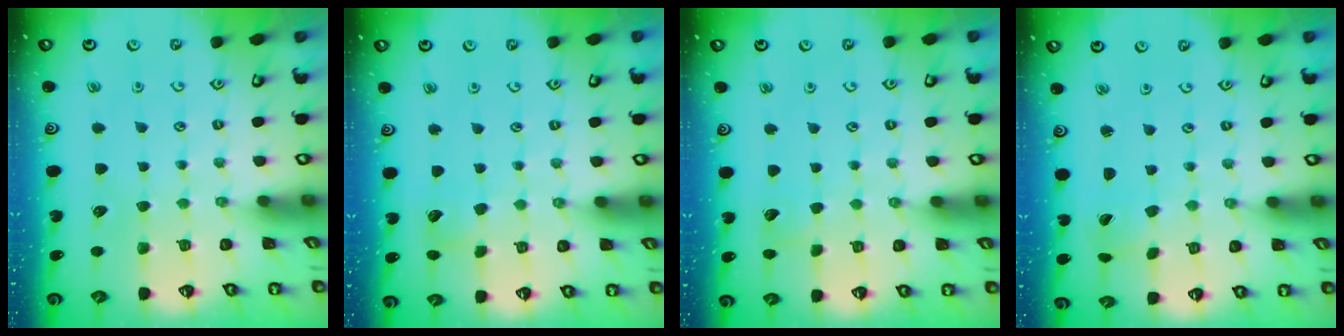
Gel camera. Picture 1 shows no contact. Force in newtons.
{"total": 5.4, "press": 5.4, "slide": 0.7}
{"total": 3.9, "press": 3.8, "slide": 0.5}
{"total": 0.9, "press": 0.9, "slide": 0.1}